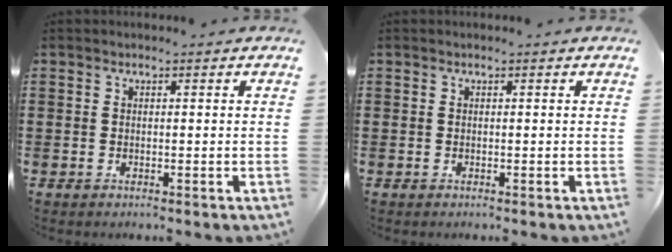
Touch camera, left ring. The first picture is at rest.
{"total": 0.0}